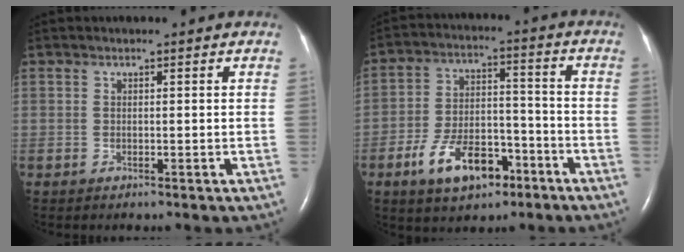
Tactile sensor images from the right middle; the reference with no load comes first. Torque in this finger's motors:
{"motor_torque": [1.28, -0.86, 0.27, 0.14]}